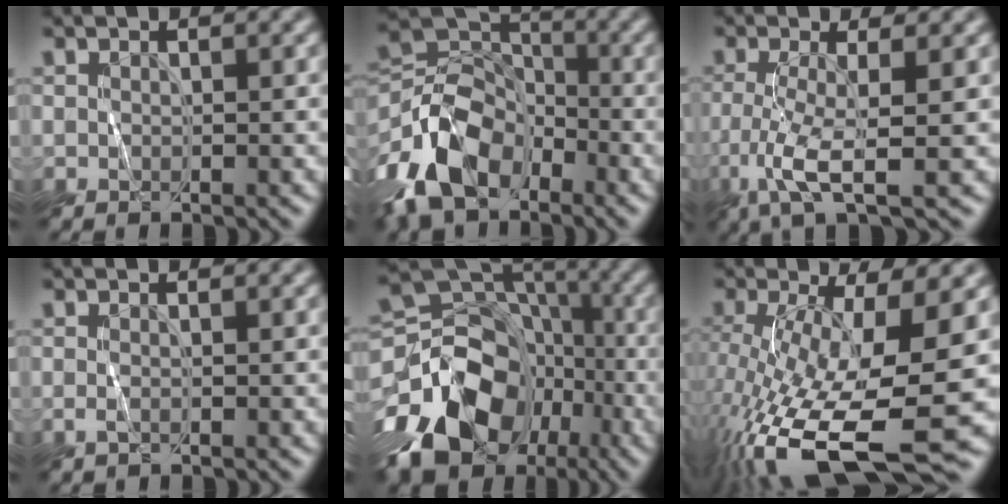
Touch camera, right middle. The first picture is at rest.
{"total": 9.2, "force": [-5.7, 5.2, 5.0], "torque": [-0.103, -0.007, -0.118]}
{"total": 4.5, "force": [-1.7, 0.4, 4.1], "torque": [-0.089, -0.005, -0.035]}
{"total": 0.5, "force": [-0.3, 0.0, 0.4], "torque": [-0.006, 0.000, -0.007]}
{"total": 12.6, "force": [-6.3, 8.6, 6.7], "torque": [-0.131, 0.003, -0.120]}
{"total": 14.1, "force": [-4.6, 4.5, 12.6], "torque": [-0.253, -0.030, -0.069]}